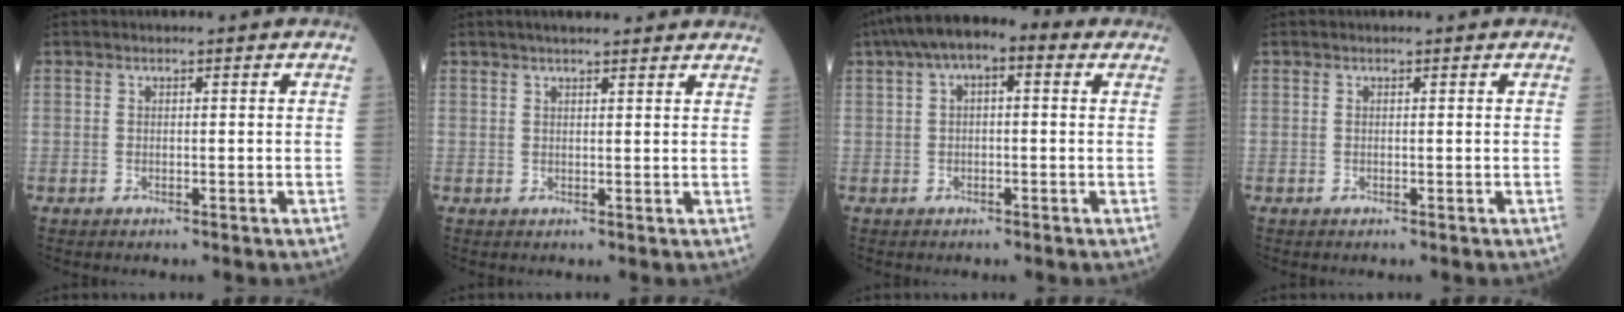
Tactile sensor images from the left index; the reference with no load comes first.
{"total": 8.3, "force": [7.2, 1.3, 3.9], "torque": [-0.049, 0.029, 0.088]}
{"total": 8.6, "force": [3.9, 3.3, 6.9], "torque": [-0.121, 0.046, 0.055]}
{"total": 0.0}